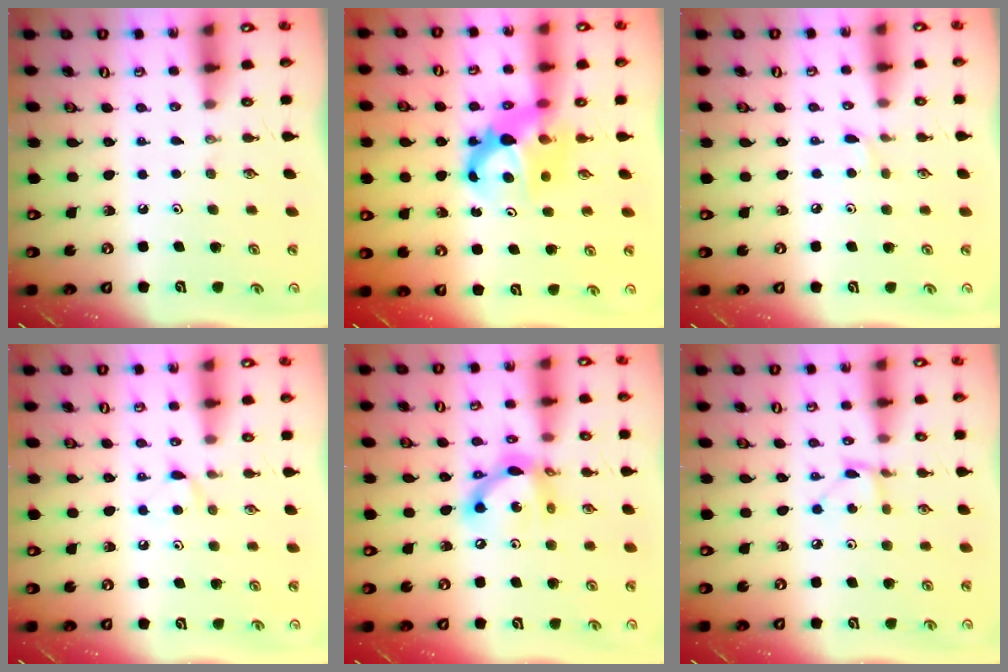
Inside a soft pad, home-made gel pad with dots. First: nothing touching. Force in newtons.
{"total": 7.2, "press": 7.2, "slide": 0.5}
{"total": 2.4, "press": 2.4, "slide": 0.4}
{"total": 5.3, "press": 5.2, "slide": 0.7}
{"total": 12.9, "press": 12.8, "slide": 1.0}
{"total": 3.5, "press": 3.5, "slide": 0.0}